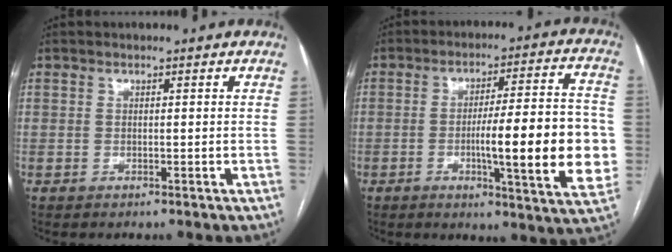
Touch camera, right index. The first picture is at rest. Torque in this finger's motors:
{"motor_torque": [1.07, 0.06, 0.44, 0.11]}